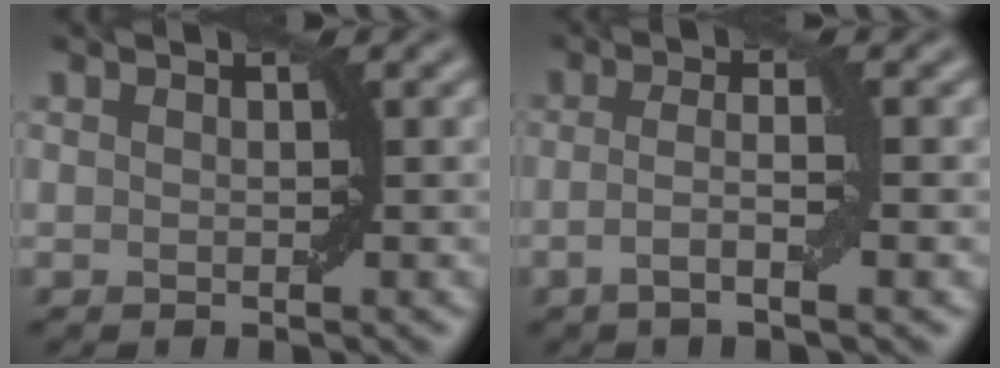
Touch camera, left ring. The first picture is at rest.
{"total": 3.2, "force": [-1.0, 0.6, 3.0], "torque": [-0.051, 0.004, -0.025]}